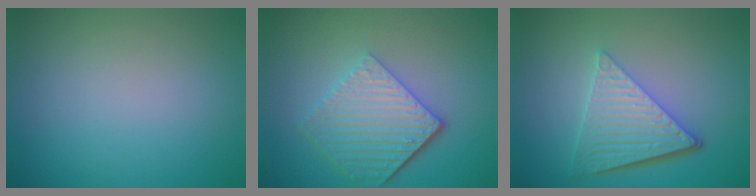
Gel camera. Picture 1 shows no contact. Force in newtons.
{"total": 5.7, "press": 4.3, "slide": 3.7}
{"total": 5.8, "press": 4.2, "slide": 4.0}